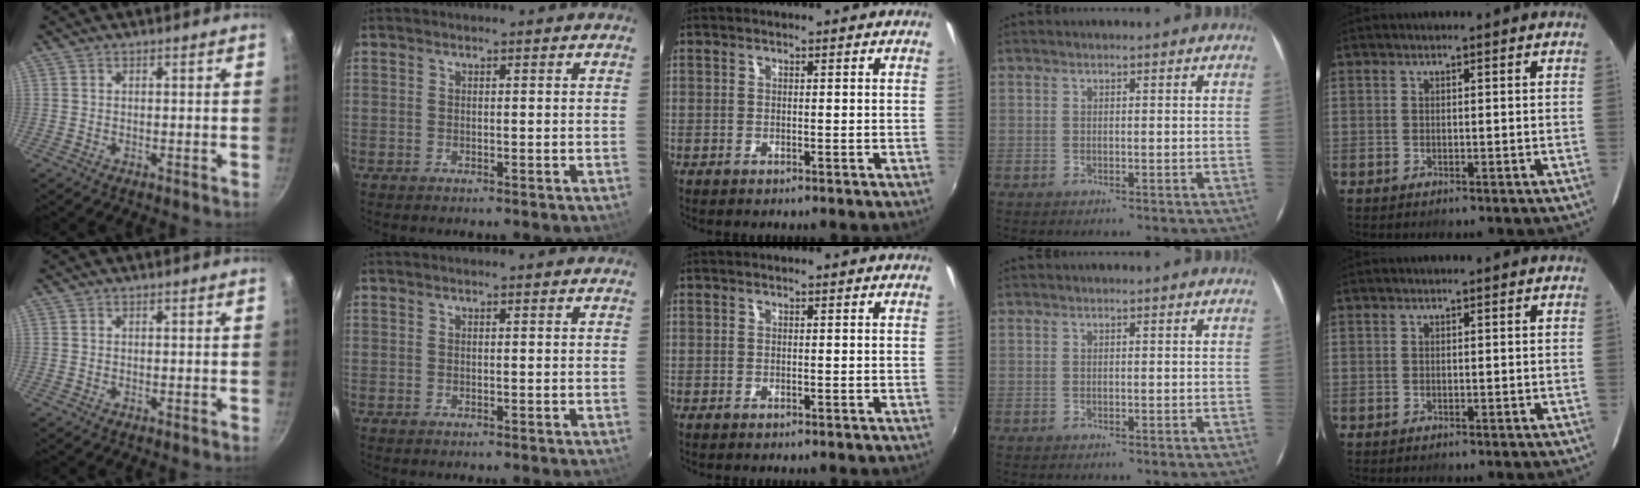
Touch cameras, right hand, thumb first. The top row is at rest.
{}